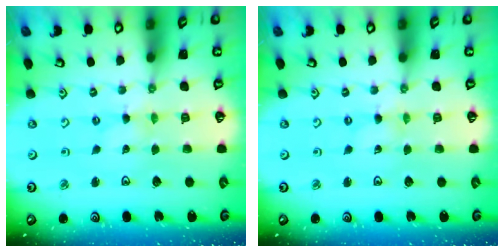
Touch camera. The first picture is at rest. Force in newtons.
{"total": 0.0}